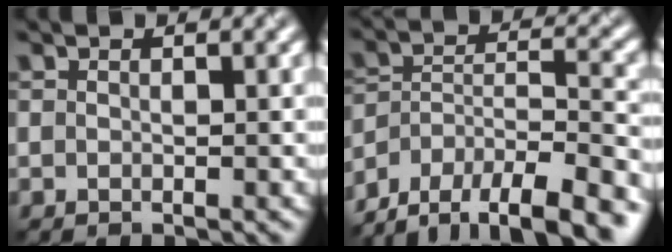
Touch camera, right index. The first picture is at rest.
{"total": 12.7, "force": [-10.4, 5.1, 5.2], "torque": [-0.081, 0.007, -0.153]}